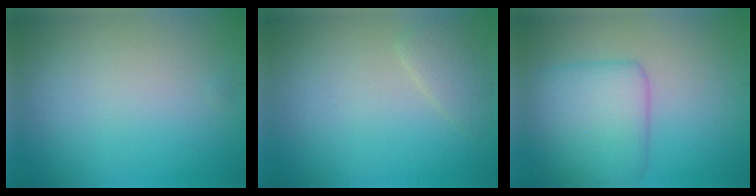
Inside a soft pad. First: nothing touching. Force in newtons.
{"total": 1.6, "press": 1.6, "slide": 0.2}
{"total": 5.5, "press": 5.5, "slide": 0.1}